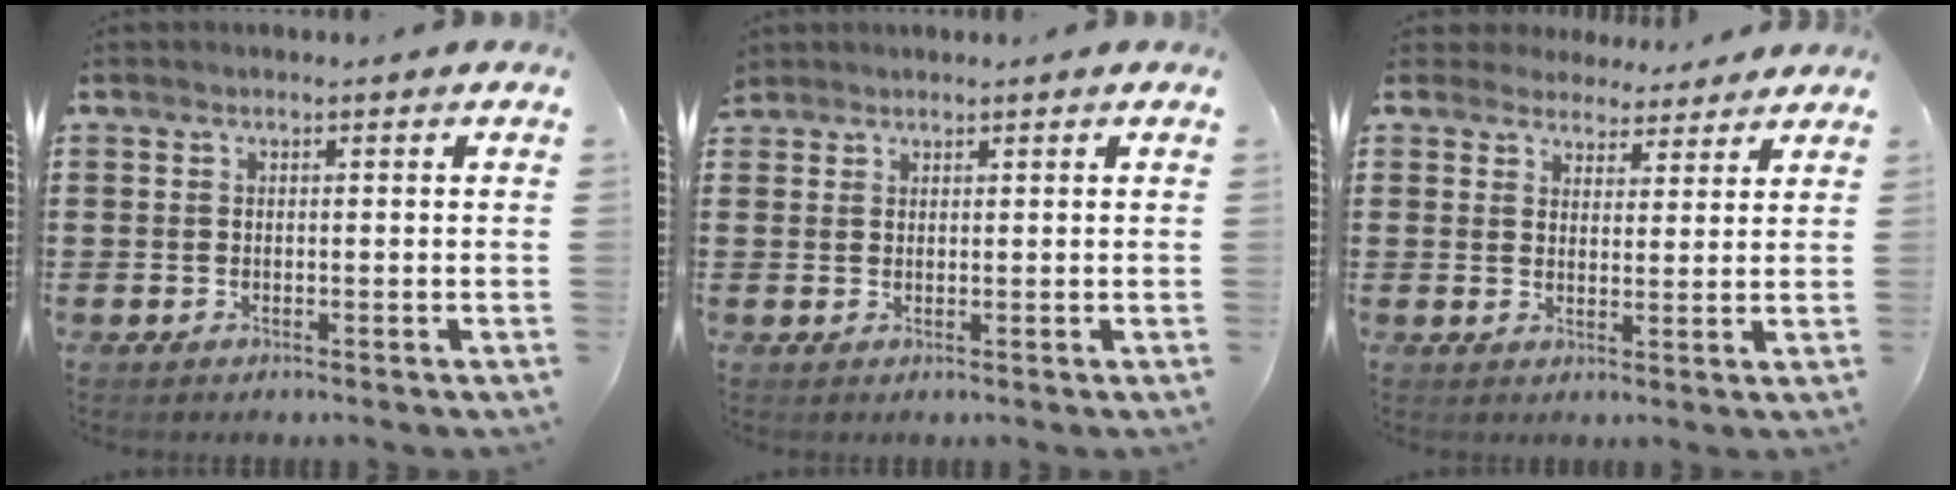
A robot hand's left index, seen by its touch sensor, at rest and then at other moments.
{"total": 1.3, "force": [1.2, 0.4, -0.1], "torque": [-0.003, 0.001, 0.025]}
{"total": 3.8, "force": [3.5, 1.3, 0.1], "torque": [-0.018, -0.004, 0.066]}